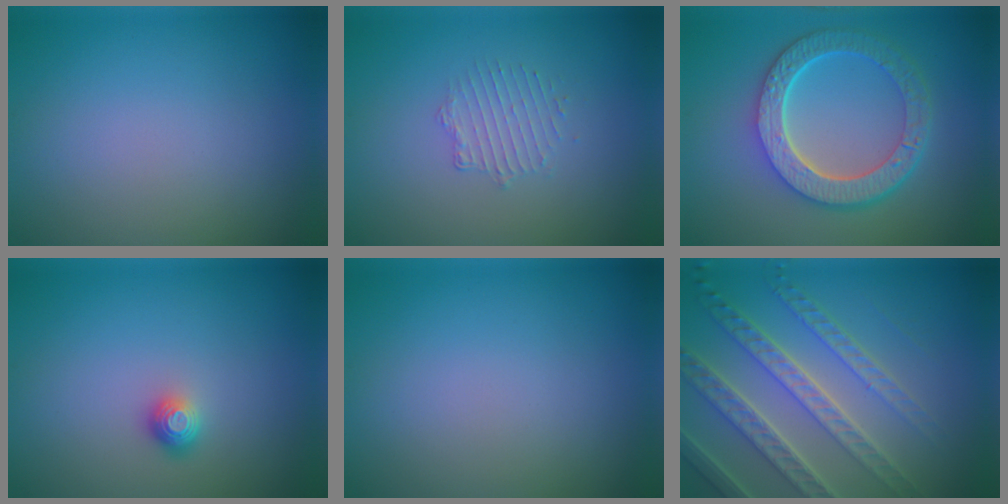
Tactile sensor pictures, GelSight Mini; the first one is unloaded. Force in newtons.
{"total": 1.6, "press": 0.9, "slide": 1.3}
{"total": 6.5, "press": 5.0, "slide": 4.2}
{"total": 1.2, "press": 1.0, "slide": 0.7}
{"total": 0.0}
{"total": 6.4, "press": 5.2, "slide": 3.9}